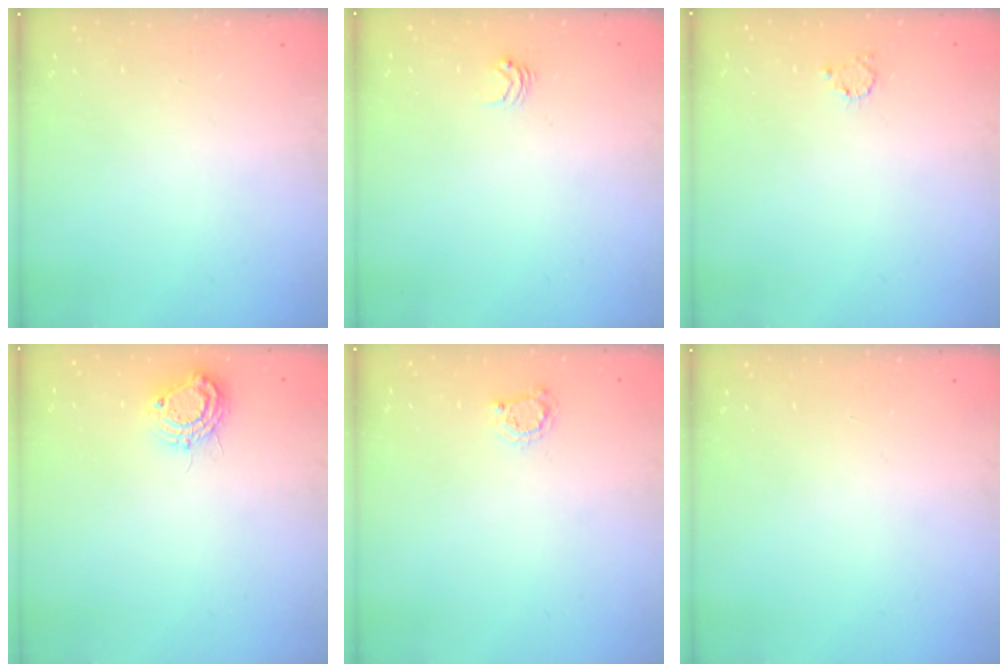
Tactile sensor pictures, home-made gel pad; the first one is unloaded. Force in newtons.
{"total": 2.9, "press": 2.8, "slide": 0.4}
{"total": 2.4, "press": 2.4, "slide": 0.4}
{"total": 9.3, "press": 9.3, "slide": 0.7}
{"total": 3.8, "press": 3.7, "slide": 0.4}
{"total": 0.0}